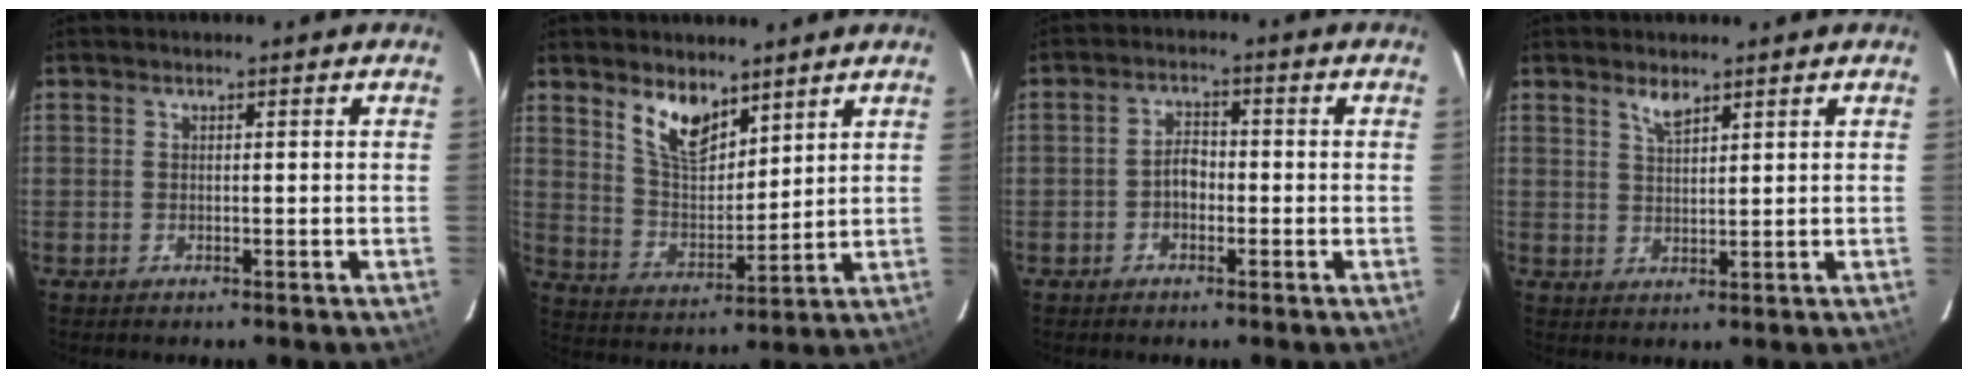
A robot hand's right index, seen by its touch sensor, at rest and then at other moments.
{"total": 9.2, "force": [6.3, 4.1, 5.4], "torque": [-0.093, 0.002, 0.126]}
{"total": 3.1, "force": [-1.1, 2.0, 2.0], "torque": [-0.037, 0.010, -0.020]}
{"total": 2.9, "force": [2.2, 0.9, 1.7], "torque": [-0.031, 0.001, 0.042]}